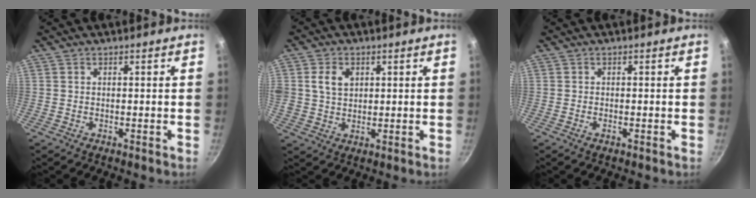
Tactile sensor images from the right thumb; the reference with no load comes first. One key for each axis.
{"total": 5.7, "fx": 1.7, "fy": 4.2, "fz": 3.4, "tx": -0.050, "ty": -0.003, "tz": 0.030}
{"total": 0.7, "fx": -0.3, "fy": 0.3, "fz": 0.5, "tx": -0.013, "ty": 0.002, "tz": -0.005}